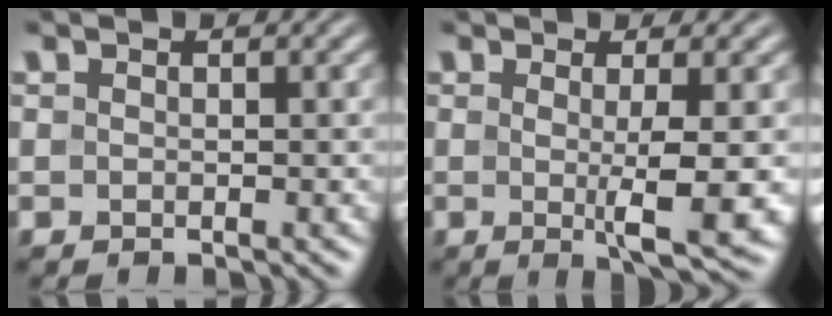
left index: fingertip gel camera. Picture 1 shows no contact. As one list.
[{"total": 4.7, "force": [-0.3, 0.6, 4.6], "torque": [-0.078, -0.010, -0.003]}]